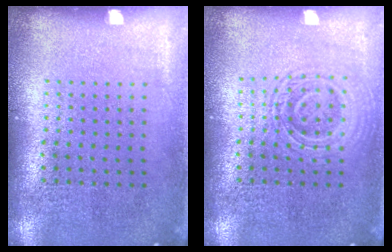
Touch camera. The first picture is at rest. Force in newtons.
{"total": 2.7, "press": 2.6, "slide": 0.6}